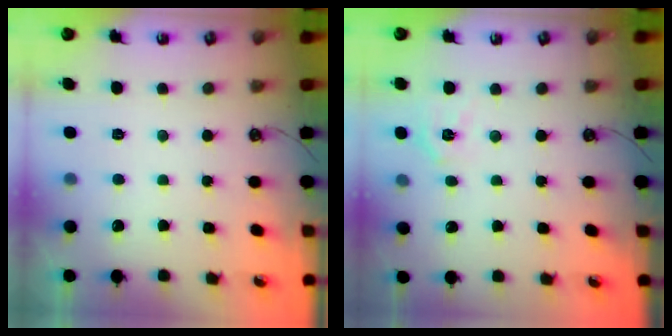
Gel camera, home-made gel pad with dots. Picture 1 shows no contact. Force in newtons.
{"total": 5.7, "press": 5.7, "slide": 0.6}